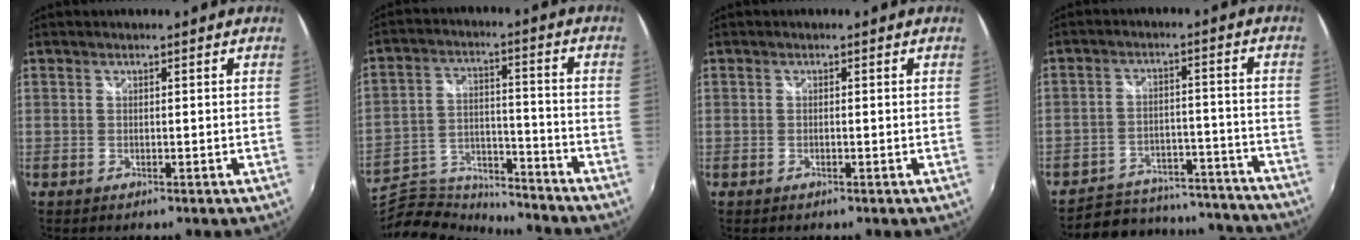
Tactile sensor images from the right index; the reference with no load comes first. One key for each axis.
{"total": 19.3, "fx": -17.5, "fy": 4.9, "fz": 6.7, "tx": -0.146, "ty": -0.006, "tz": -0.278}
{"total": 0.6, "fx": -0.1, "fy": 0.2, "fz": 0.5, "tx": -0.010, "ty": 0.000, "tz": -0.005}
{"total": 21.7, "fx": -19.3, "fy": 7.8, "fz": 6.3, "tx": -0.132, "ty": 0.031, "tz": -0.230}